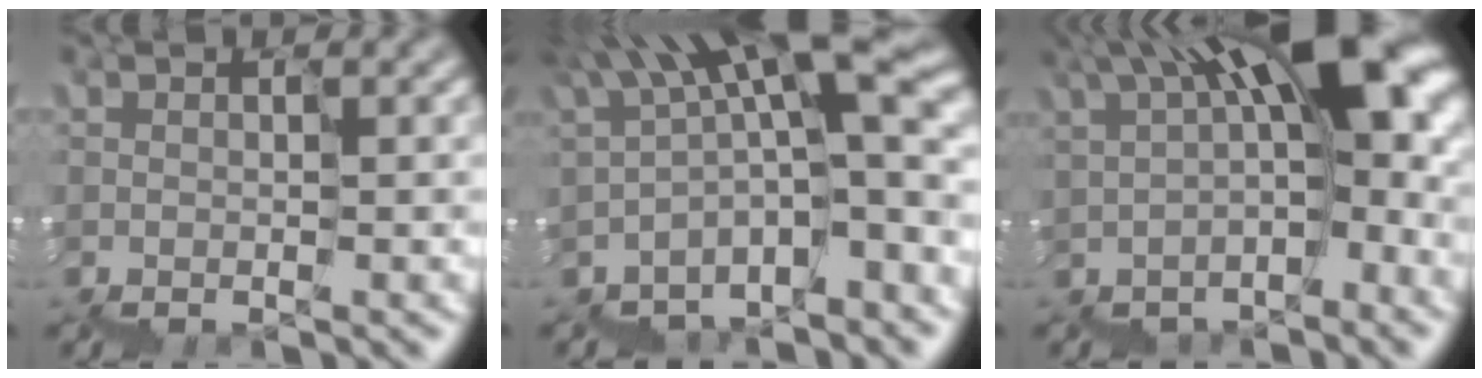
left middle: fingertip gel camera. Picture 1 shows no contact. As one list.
[{"total": 10.5, "force": [0.5, 2.7, 10.1], "torque": [-0.160, 0.035, 0.020]}, {"total": 10.6, "force": [2.3, 3.7, 9.7], "torque": [-0.147, 0.033, 0.041]}]